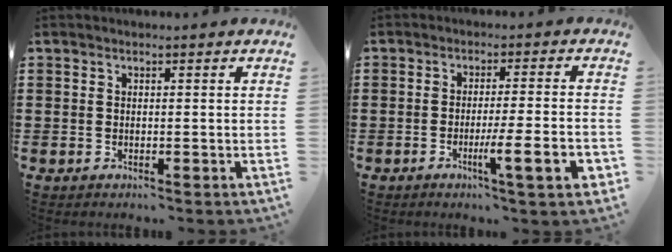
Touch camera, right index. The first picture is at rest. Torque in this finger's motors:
{"motor_torque": [0.27, -0.19, 0.32, 0.11]}